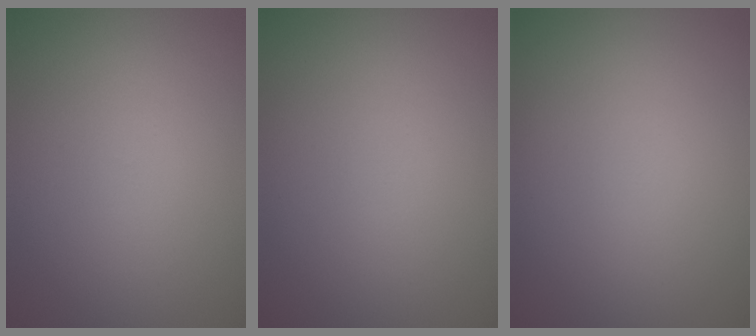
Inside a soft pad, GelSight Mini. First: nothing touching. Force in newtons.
{"total": 0.0}
{"total": 0.0}